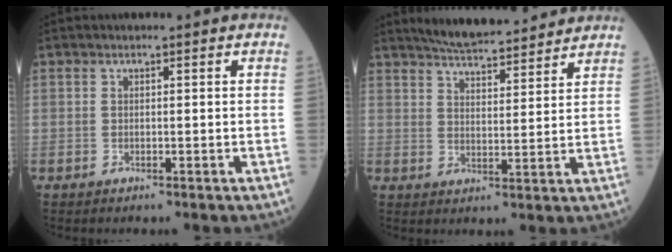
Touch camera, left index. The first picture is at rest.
{"total": 11.3, "force": [10.5, 1.4, 4.0], "torque": [-0.063, 0.010, 0.155]}